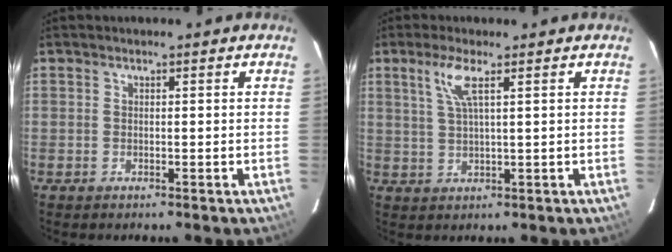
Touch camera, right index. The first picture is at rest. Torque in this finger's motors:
{"motor_torque": [0.15, 0.01, 0.22, 0.08]}